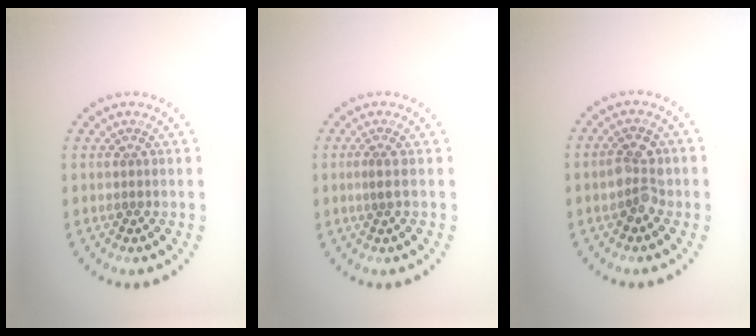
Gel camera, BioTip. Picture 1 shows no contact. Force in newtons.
{"total": 0.8, "press": 0.5, "slide": 0.6}
{"total": 2.5, "press": 2.5, "slide": 0.2}